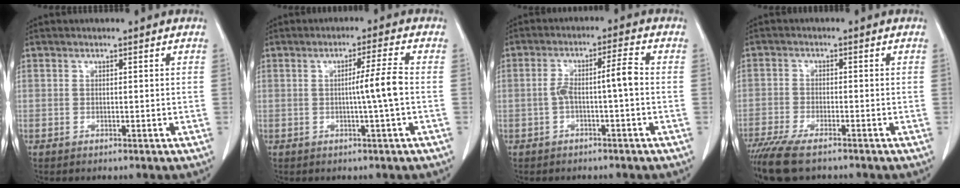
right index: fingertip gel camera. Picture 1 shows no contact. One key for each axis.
{"total": 4.7, "fx": -0.5, "fy": -1.2, "fz": 4.5, "tx": -0.072, "ty": 0.000, "tz": -0.009}
{"total": 5.0, "fx": -0.9, "fy": 0.4, "fz": 4.9, "tx": -0.093, "ty": 0.025, "tz": -0.011}
{"total": 9.0, "fx": -7.1, "fy": 1.9, "fz": 5.2, "tx": -0.089, "ty": -0.021, "tz": -0.119}